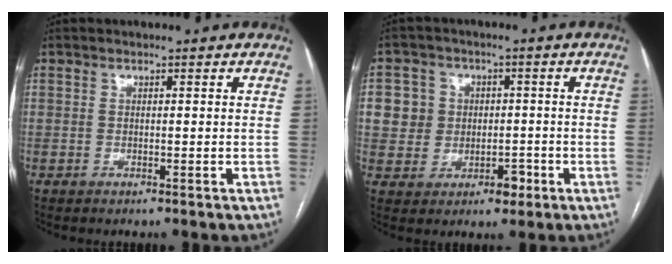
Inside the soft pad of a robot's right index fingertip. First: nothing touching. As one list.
[{"total": 7.2, "force": [0.0, 7.0, 1.6], "torque": [-0.021, 0.023, 0.011]}]